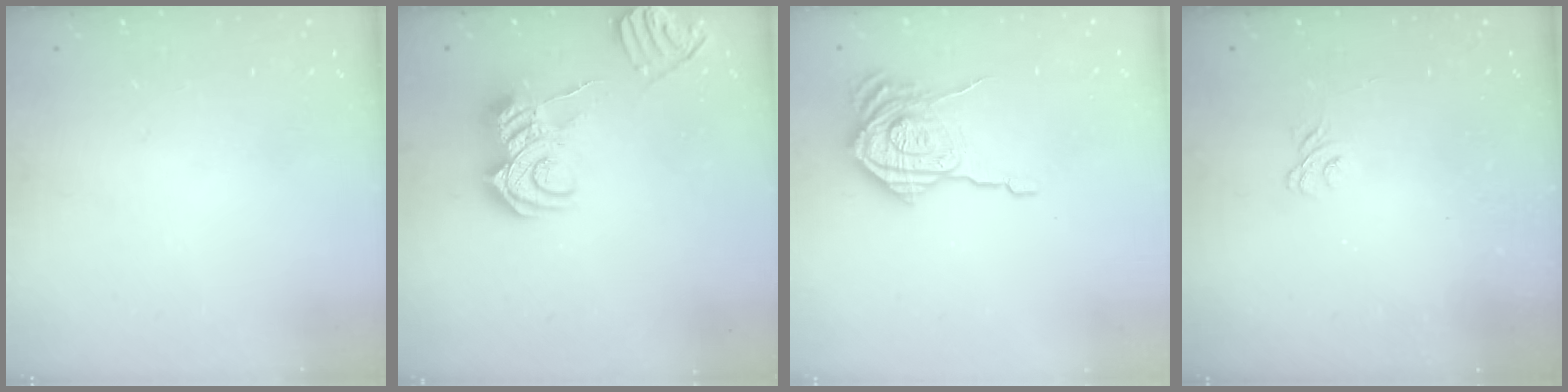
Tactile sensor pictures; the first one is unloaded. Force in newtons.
{"total": 11.2, "press": 11.2, "slide": 1.3}
{"total": 16.7, "press": 16.6, "slide": 1.2}
{"total": 1.9, "press": 1.5, "slide": 1.1}